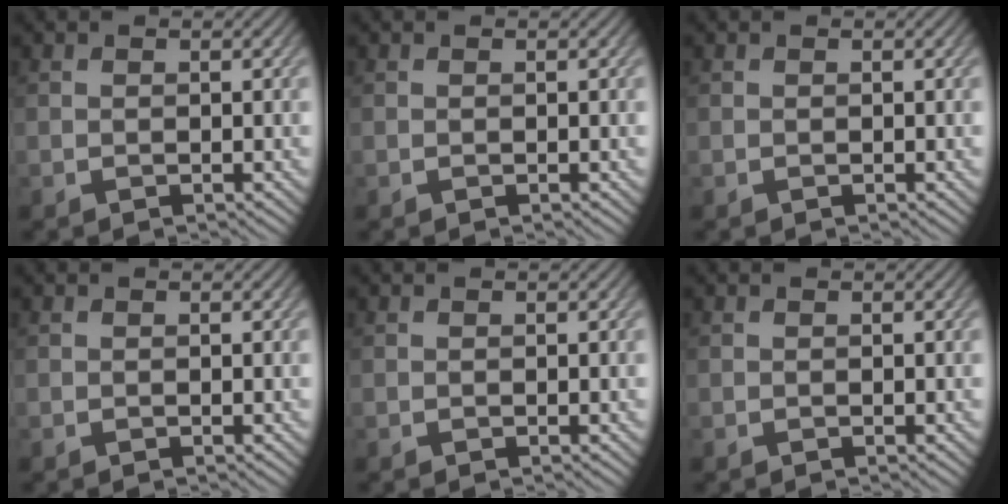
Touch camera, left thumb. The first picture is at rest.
{"total": 0.0}
{"total": 0.0}
{"total": 0.0}
{"total": 0.0}
{"total": 0.0}